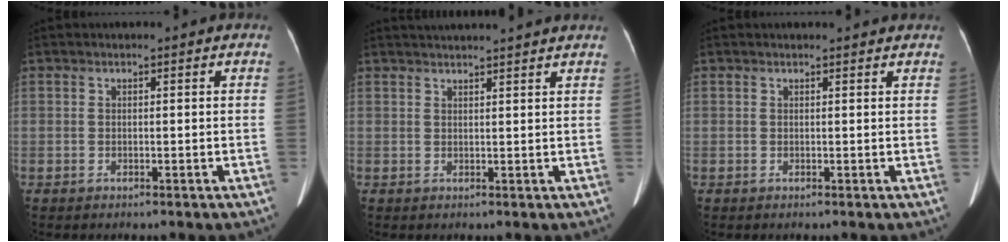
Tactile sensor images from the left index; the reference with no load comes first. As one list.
[{"total": 9.2, "force": [8.6, -0.5, 3.2], "torque": [-0.046, 0.028, 0.104]}, {"total": 2.8, "force": [2.7, 0.6, 0.6], "torque": [-0.015, 0.011, 0.025]}]